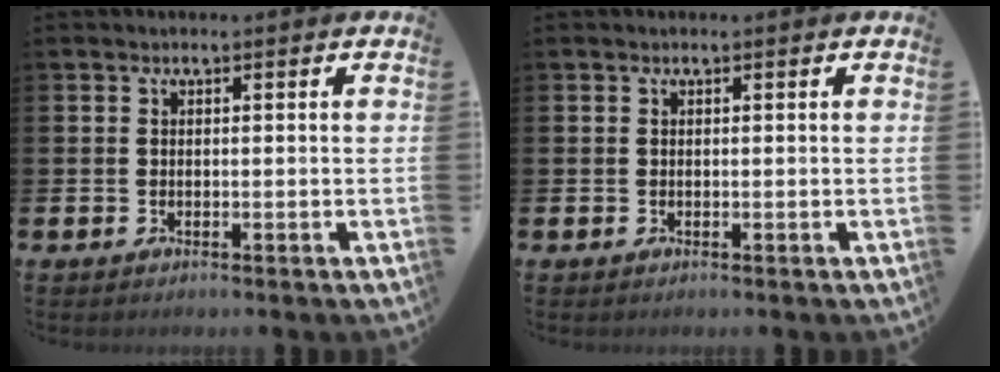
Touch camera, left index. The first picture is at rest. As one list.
[{"total": 0.0}]